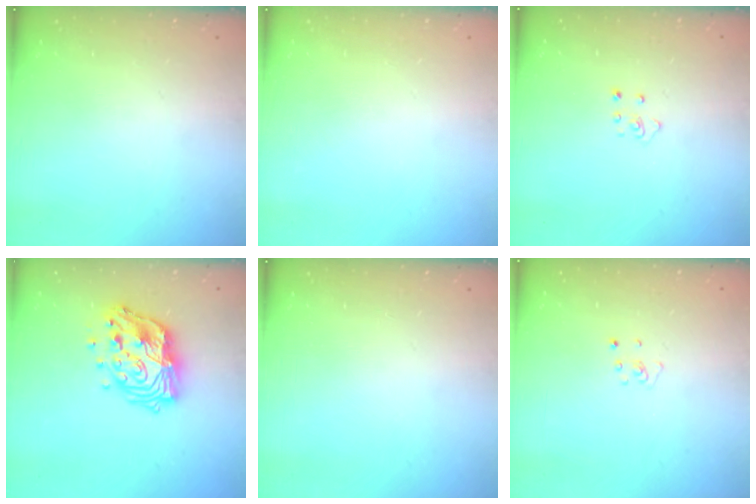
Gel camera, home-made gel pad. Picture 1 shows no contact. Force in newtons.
{"total": 0.0}
{"total": 2.5, "press": 2.4, "slide": 0.3}
{"total": 15.9, "press": 15.9, "slide": 1.1}
{"total": 0.0}
{"total": 2.2, "press": 2.2, "slide": 0.2}